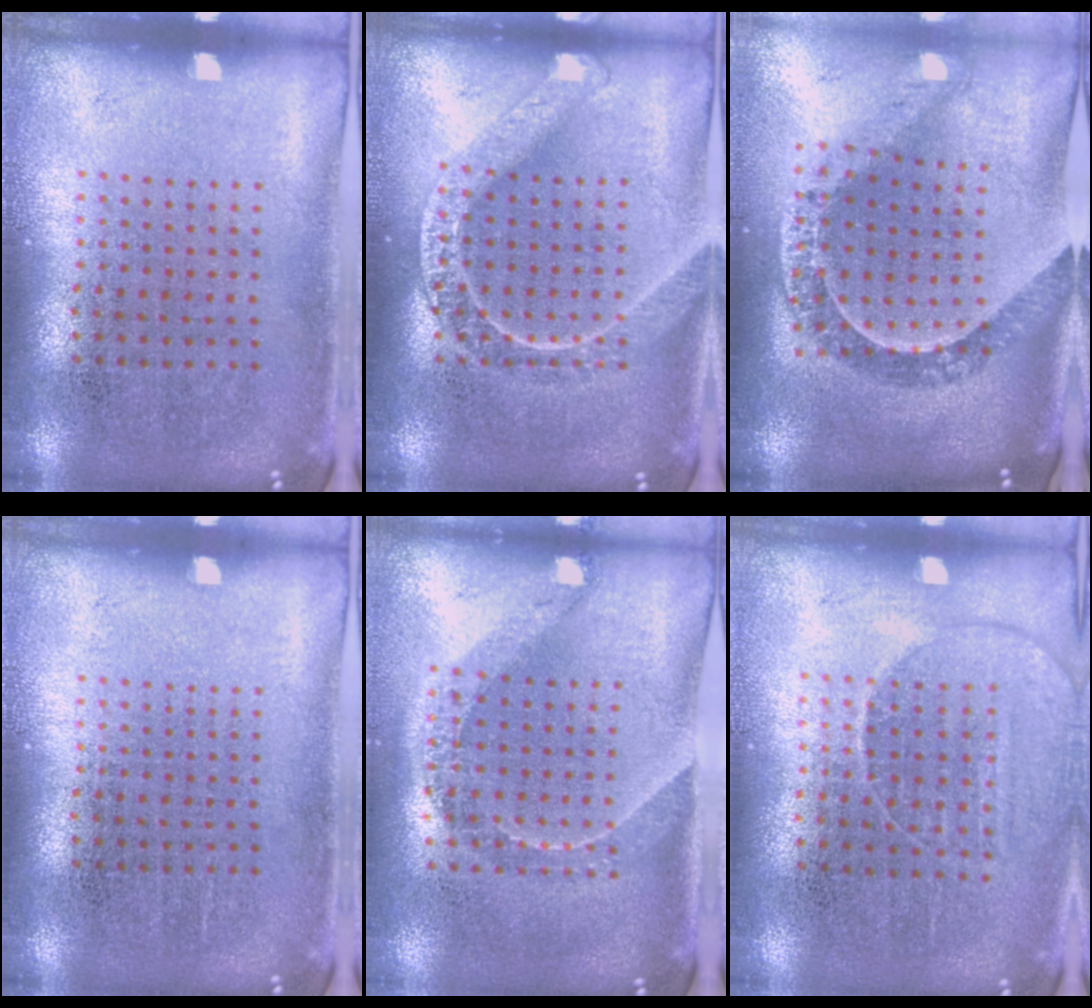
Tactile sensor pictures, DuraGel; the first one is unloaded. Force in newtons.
{"total": 2.8, "press": 2.8, "slide": 0.4}
{"total": 1.4, "press": 1.4, "slide": 0.4}
{"total": 0.0}
{"total": 1.6, "press": 1.3, "slide": 0.9}
{"total": 1.4, "press": 1.3, "slide": 0.5}